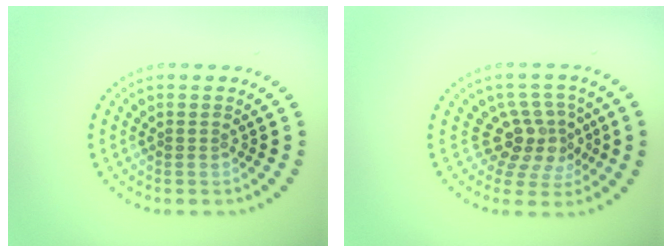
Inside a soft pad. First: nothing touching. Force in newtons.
{"total": 3.7, "press": 2.7, "slide": 2.6}